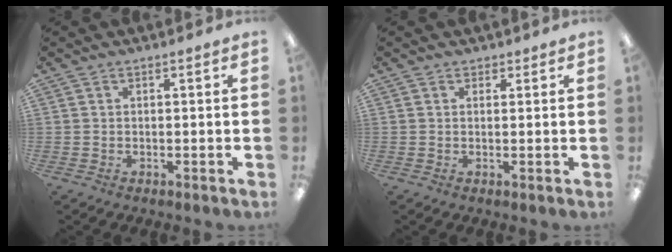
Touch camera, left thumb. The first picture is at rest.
{"total": 1.1, "force": [0.8, 0.7, 0.1], "torque": [0.005, -0.001, 0.014]}